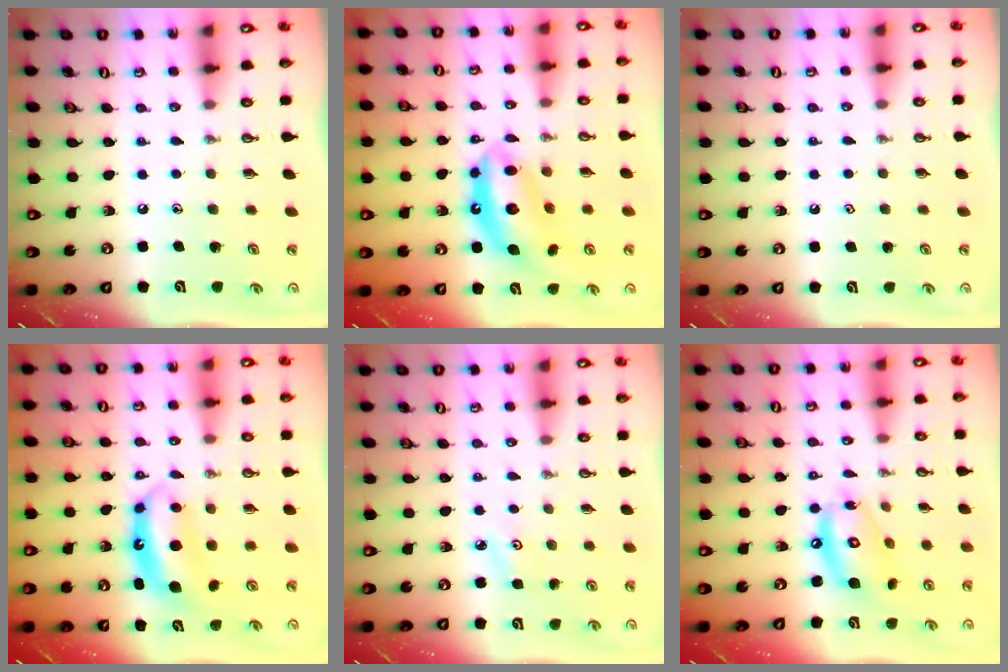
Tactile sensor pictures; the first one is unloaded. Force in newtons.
{"total": 13.4, "press": 13.4, "slide": 1.0}
{"total": 0.9, "press": 0.6, "slide": 0.7}
{"total": 7.7, "press": 7.7, "slide": 0.4}
{"total": 3.0, "press": 3.0, "slide": 0.4}
{"total": 13.5, "press": 13.4, "slide": 1.3}